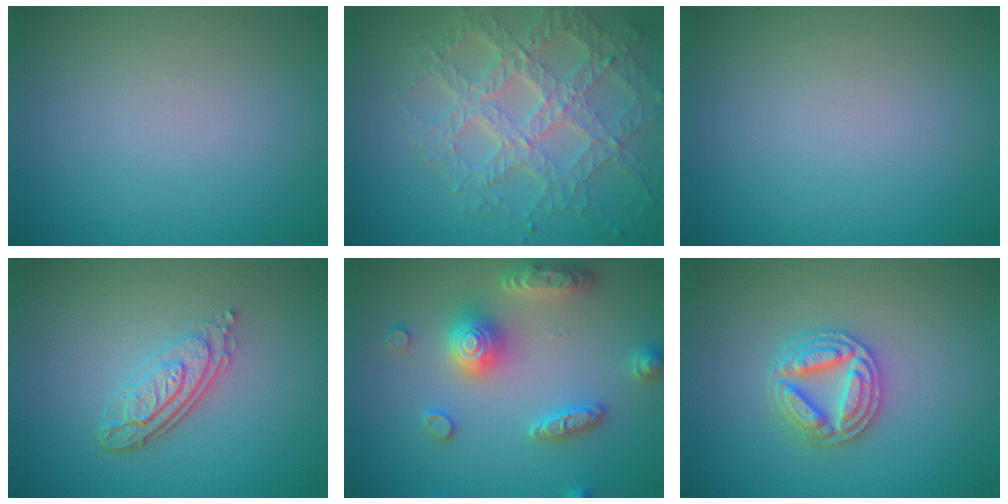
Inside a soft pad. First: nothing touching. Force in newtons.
{"total": 7.2, "press": 5.2, "slide": 5.0}
{"total": 0.0}
{"total": 4.3, "press": 3.0, "slide": 3.1}
{"total": 5.5, "press": 5.4, "slide": 0.9}
{"total": 3.6, "press": 3.5, "slide": 0.8}